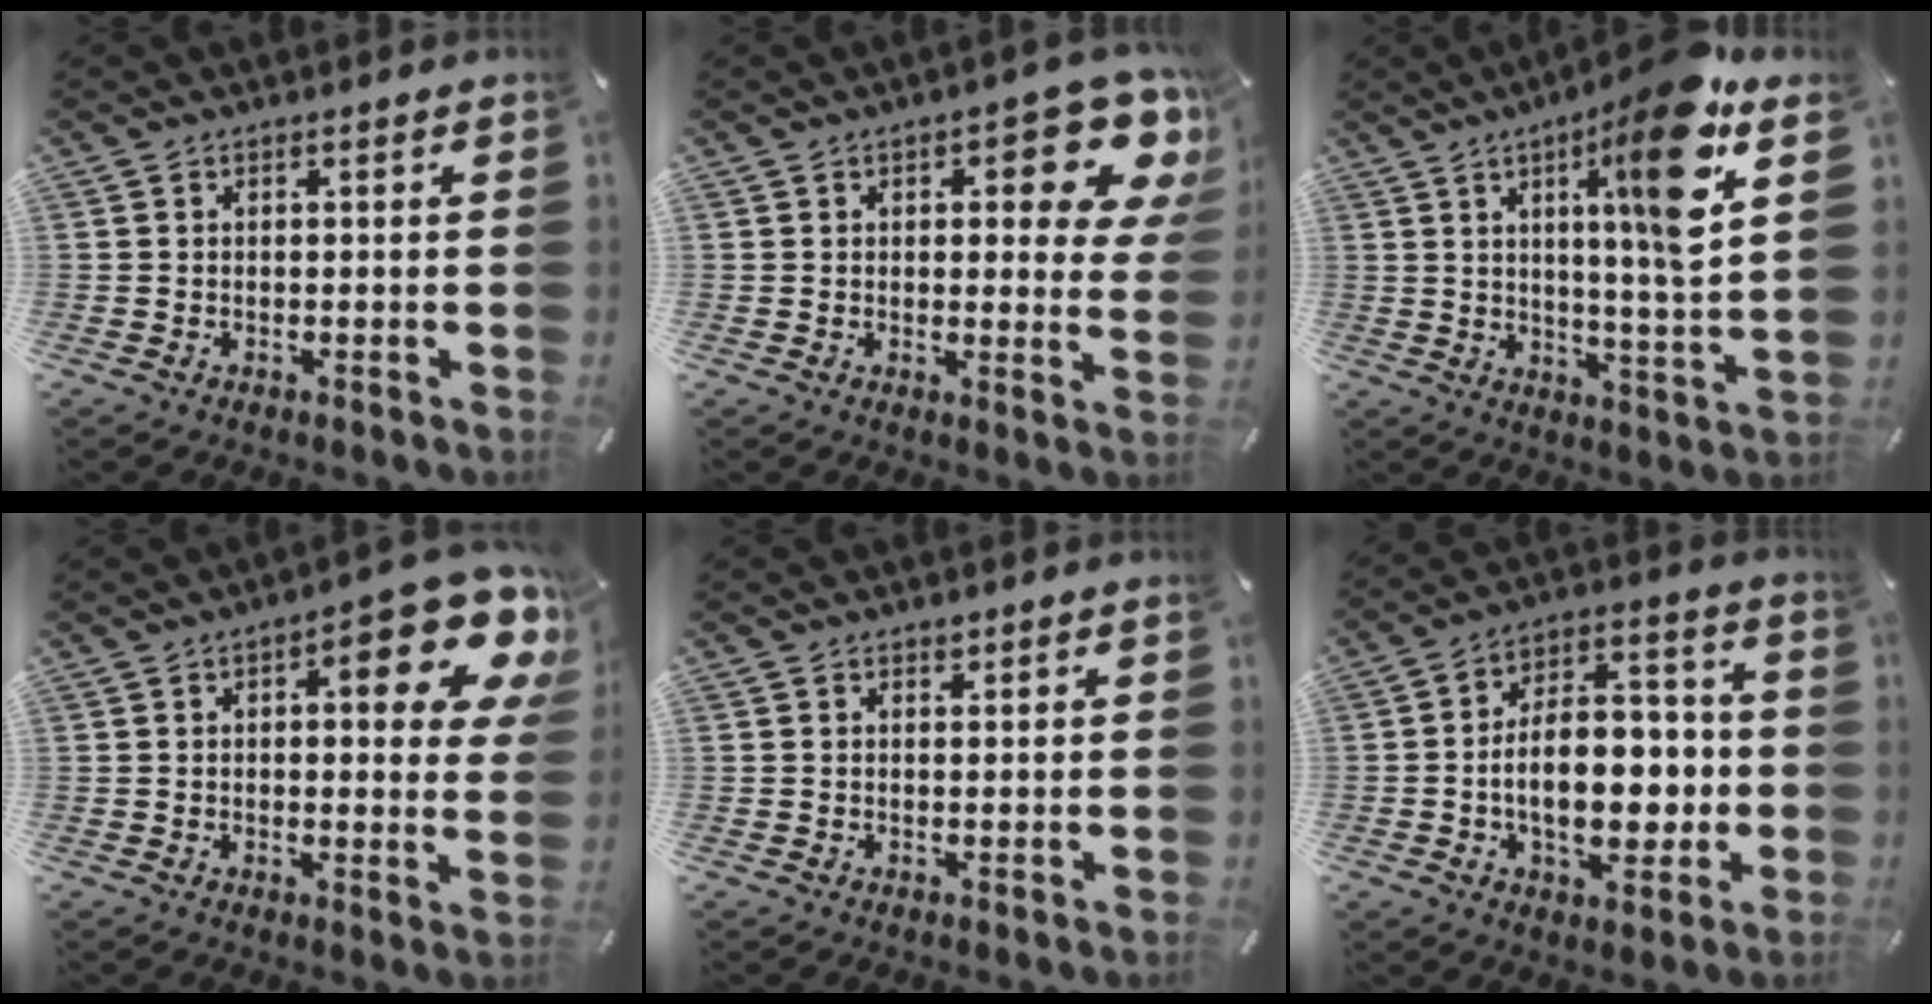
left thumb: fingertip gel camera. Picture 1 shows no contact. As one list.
[{"total": 13.8, "force": [6.0, 5.3, 11.2], "torque": [-0.134, -0.043, 0.097]}, {"total": 17.2, "force": [7.5, 1.9, 15.3], "torque": [-0.237, -0.033, 0.101]}, {"total": 16.7, "force": [7.6, 5.8, 13.7], "torque": [-0.166, -0.051, 0.116]}, {"total": 0.8, "force": [0.7, 0.4, 0.3], "torque": [-0.007, -0.002, 0.013]}, {"total": 15.3, "force": [-2.8, 9.5, 11.7], "torque": [-0.179, 0.010, -0.050]}]